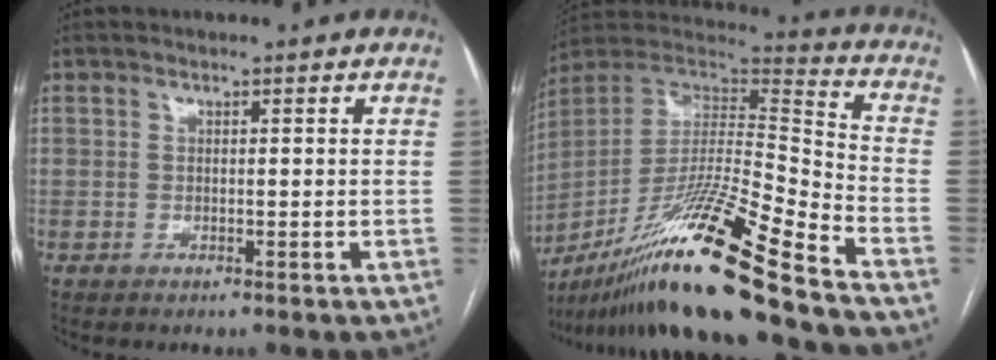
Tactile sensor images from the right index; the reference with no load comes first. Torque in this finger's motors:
{"motor_torque": [1.05, -1.09, 0.58, 0.21]}